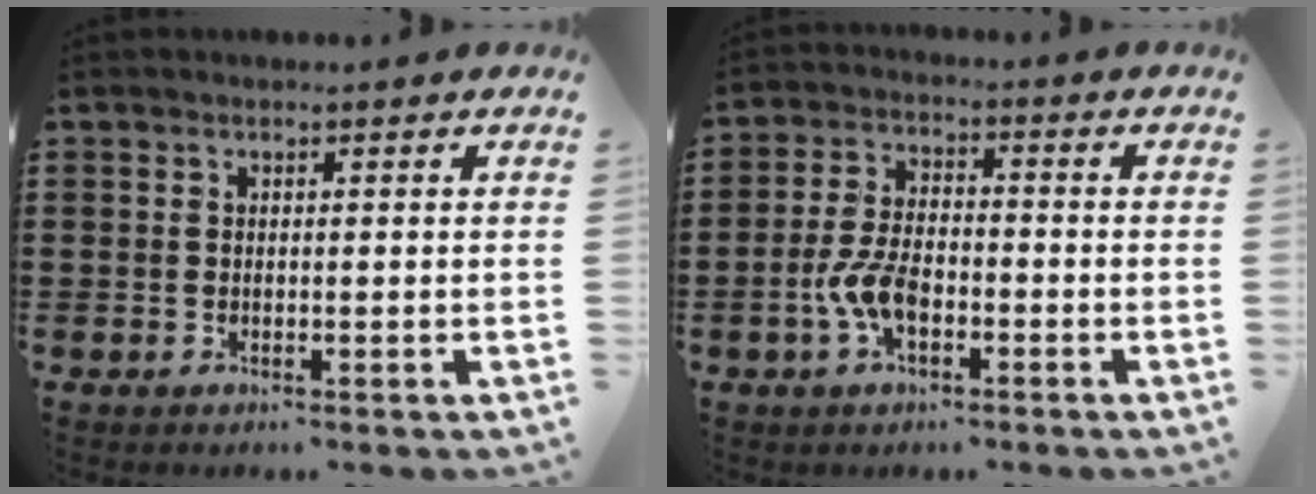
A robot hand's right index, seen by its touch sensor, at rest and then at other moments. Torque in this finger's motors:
{"motor_torque": [1.07, 1.07, 0.50, 0.13]}